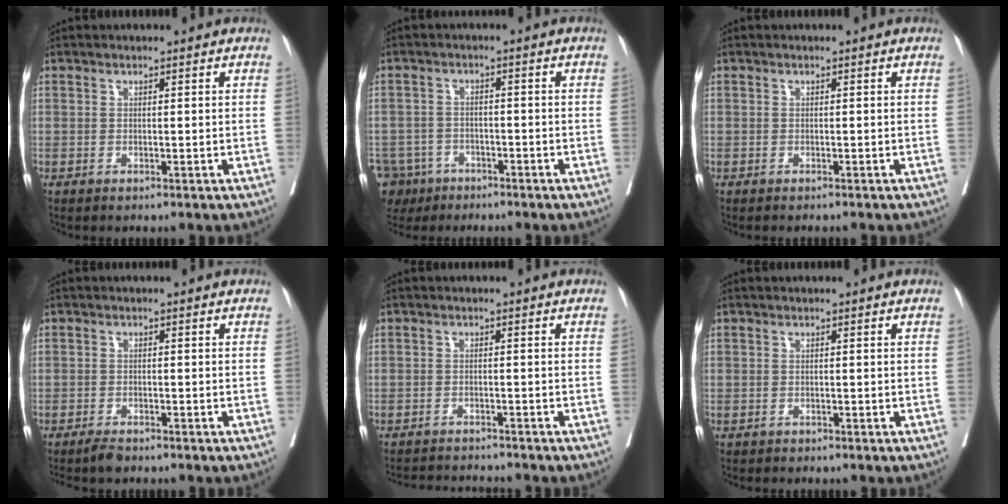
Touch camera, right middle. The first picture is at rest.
{"total": 9.1, "force": [-6.0, 6.6, 1.7], "torque": [-0.053, -0.004, -0.098]}
{"total": 2.0, "force": [-1.9, 0.1, 0.6], "torque": [-0.006, -0.002, -0.025]}
{"total": 2.1, "force": [-1.8, 0.4, 0.9], "torque": [-0.020, -0.005, -0.031]}
{"total": 6.3, "force": [-6.2, 0.1, 1.1], "torque": [-0.009, -0.004, -0.094]}
{"total": 0.7, "force": [-0.6, 0.3, 0.0], "torque": [-0.008, -0.001, -0.013]}